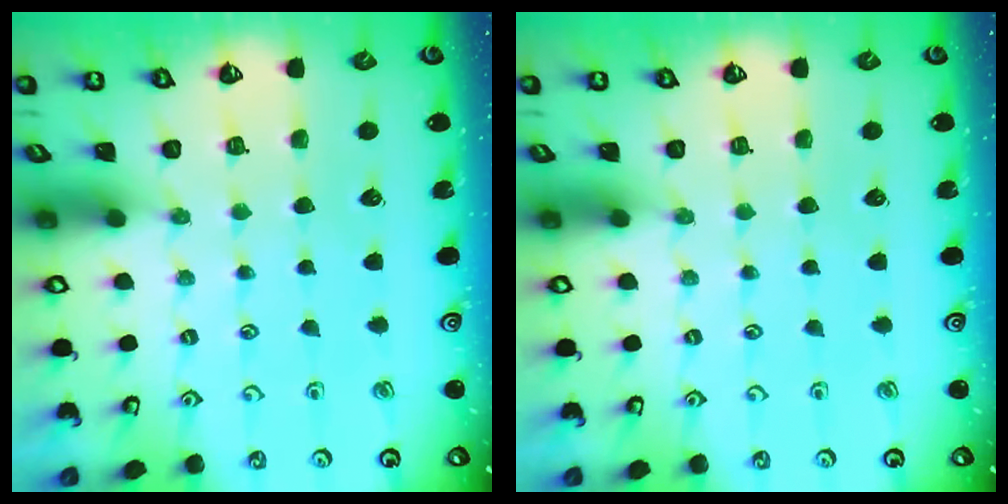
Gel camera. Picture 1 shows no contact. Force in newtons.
{"total": 0.0}